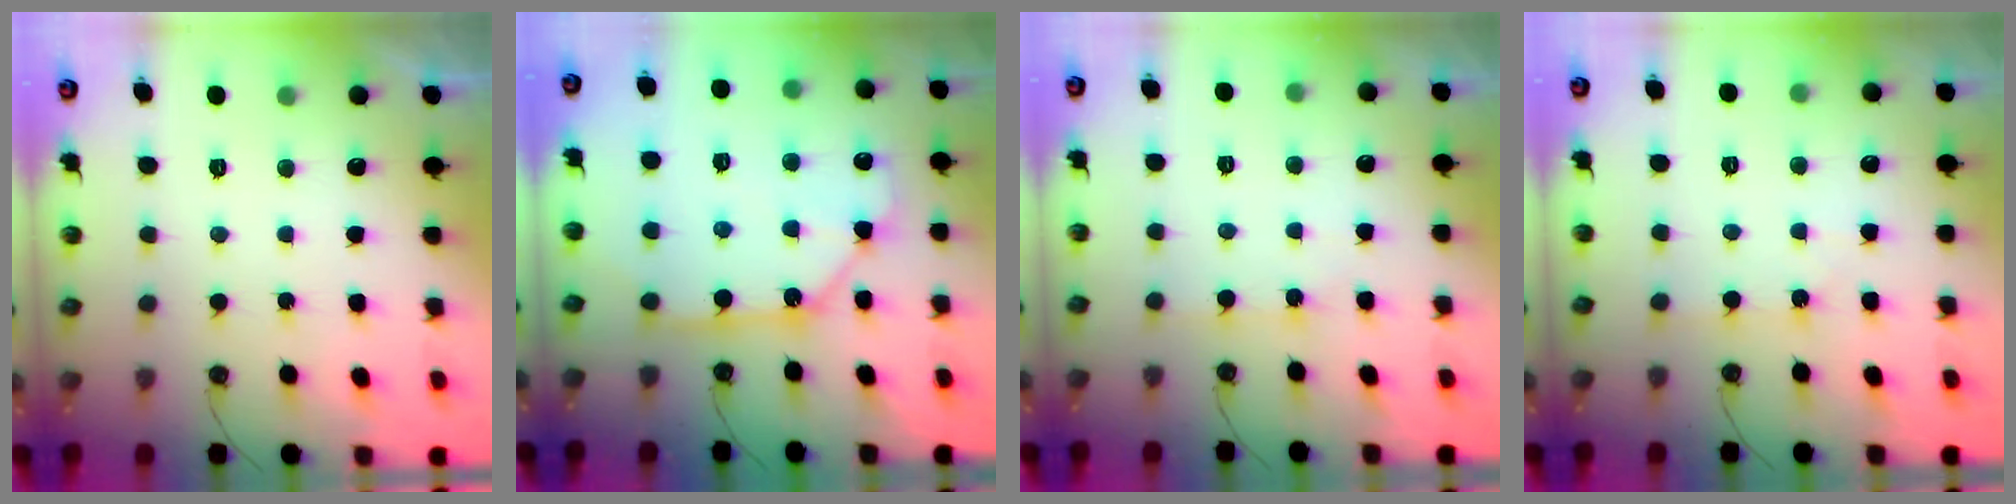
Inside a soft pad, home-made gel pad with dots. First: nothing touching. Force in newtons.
{"total": 12.0, "press": 11.9, "slide": 1.2}
{"total": 3.9, "press": 3.9, "slide": 0.5}
{"total": 1.6, "press": 1.6, "slide": 0.2}